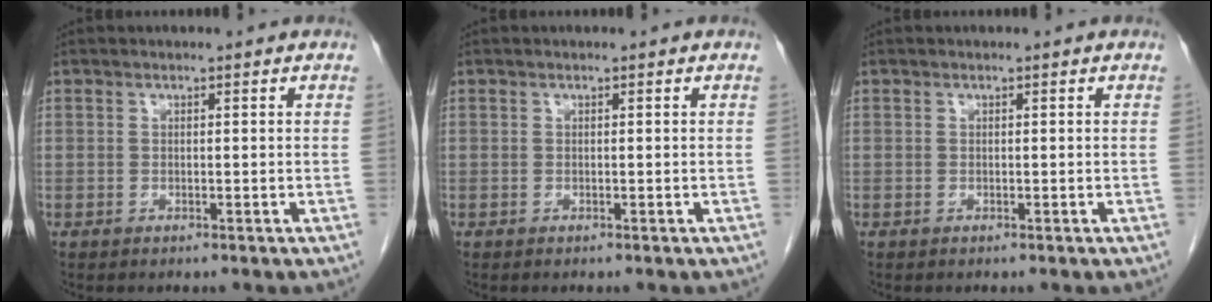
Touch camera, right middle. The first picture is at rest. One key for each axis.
{"total": 0.0}
{"total": 0.0}